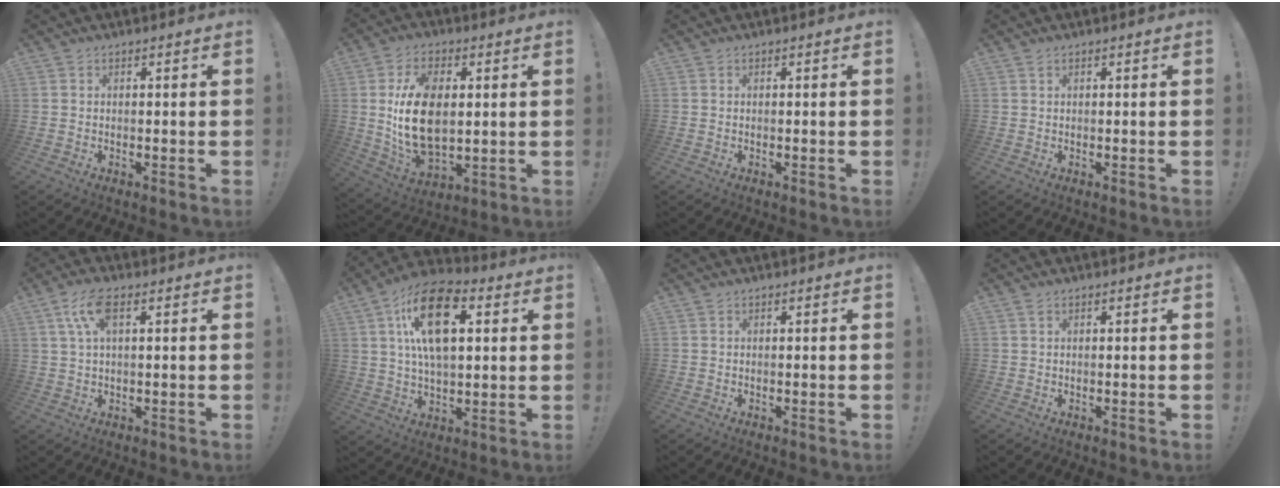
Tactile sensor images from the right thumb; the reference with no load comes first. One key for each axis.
{"total": 17.7, "fx": 2.2, "fy": 10.9, "fz": 13.8, "tx": -0.252, "ty": -0.006, "tz": 0.038}
{"total": 0.0}
{"total": 0.6, "fx": 0.4, "fy": 0.2, "fz": 0.4, "tx": -0.005, "ty": -0.001, "tz": 0.007}
{"total": 7.7, "fx": 2.9, "fy": 3.0, "fz": 6.5, "tx": -0.118, "ty": 0.004, "tz": 0.054}
{"total": 19.0, "fx": 5.8, "fy": 10.6, "fz": 14.7, "tx": -0.247, "ty": 0.000, "tz": 0.096}
{"total": 0.0}
{"total": 0.6, "fx": 0.4, "fy": 0.3, "fz": 0.4, "tx": -0.006, "ty": -0.001, "tz": 0.007}